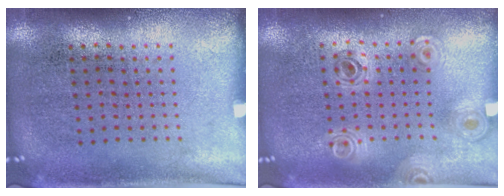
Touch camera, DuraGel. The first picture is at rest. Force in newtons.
{"total": 0.8, "press": 0.8, "slide": 0.1}